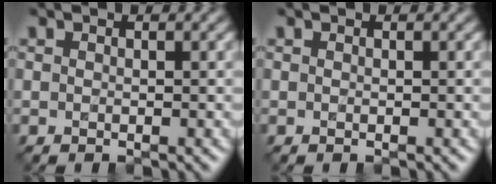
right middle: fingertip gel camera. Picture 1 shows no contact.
{"total": 0.0}